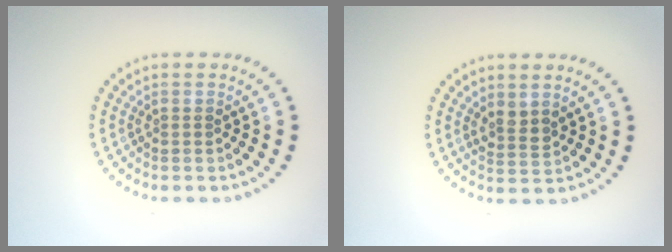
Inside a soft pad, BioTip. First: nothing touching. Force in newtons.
{"total": 1.6, "press": 1.2, "slide": 1.0}